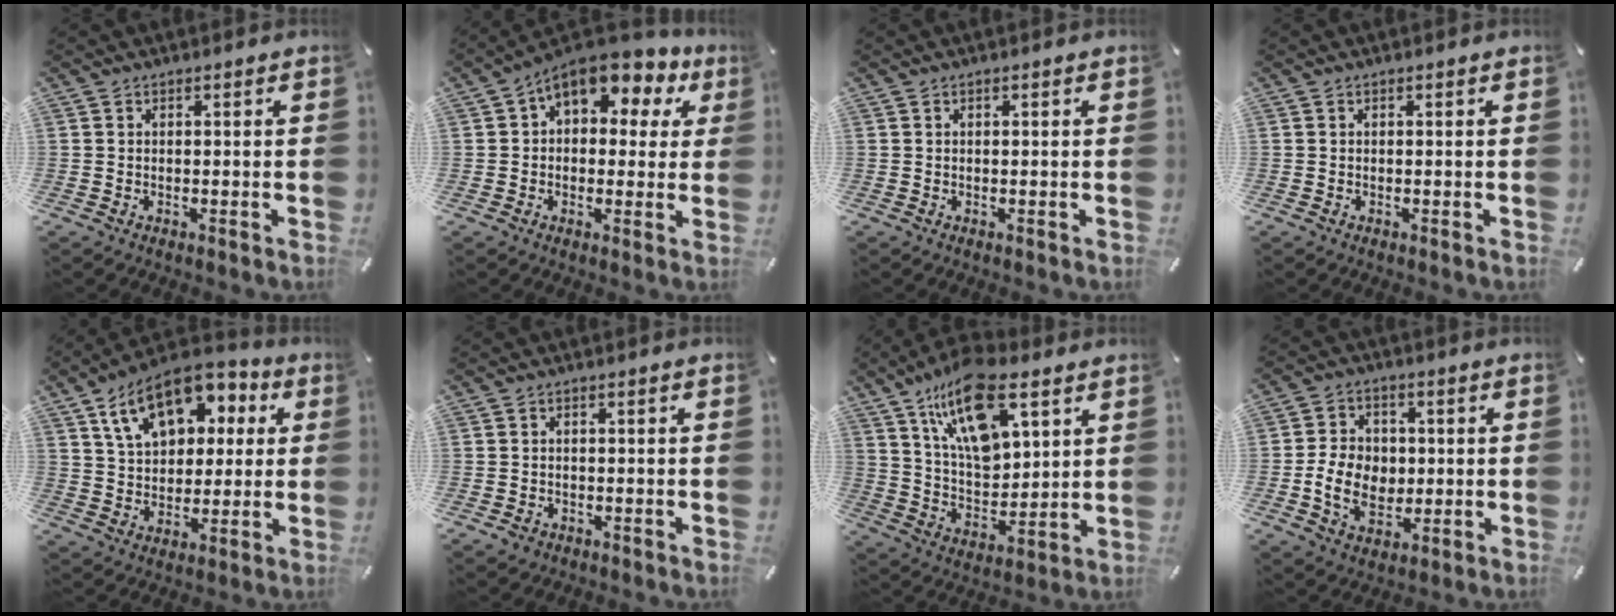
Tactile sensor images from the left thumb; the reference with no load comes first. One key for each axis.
{"total": 10.4, "fx": 5.8, "fy": 5.9, "fz": 6.2, "tx": -0.091, "ty": -0.033, "tz": 0.102}
{"total": 0.5, "fx": 0.1, "fy": 0.2, "fz": 0.5, "tx": -0.009, "ty": 0.002, "tz": 0.000}
{"total": 0.0}
{"total": 15.8, "fx": 7.6, "fy": 10.4, "fz": 9.2, "tx": -0.162, "ty": -0.015, "tz": 0.143}
{"total": 1.8, "fx": -1.0, "fy": 1.3, "fz": 0.6, "tx": -0.012, "ty": 0.006, "tz": -0.022}
{"total": 17.6, "fx": 10.1, "fy": 9.0, "fz": 11.2, "tx": -0.211, "ty": -0.042, "tz": 0.177}
{"total": 10.3, "fx": -1.0, "fy": 8.3, "fz": 6.0, "tx": -0.130, "ty": 0.010, "tz": -0.019}